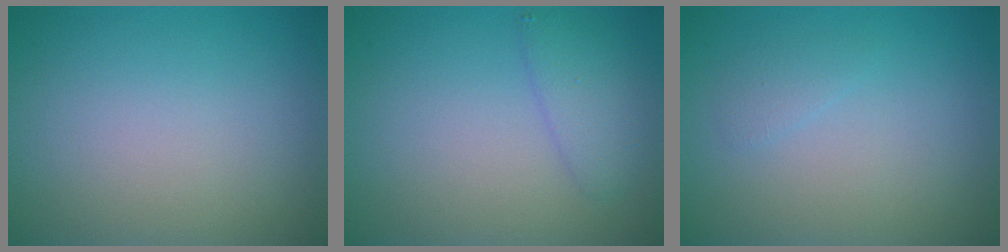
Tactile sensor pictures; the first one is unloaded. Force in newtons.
{"total": 2.3, "press": 2.3, "slide": 0.1}
{"total": 0.9, "press": 0.9, "slide": 0.1}